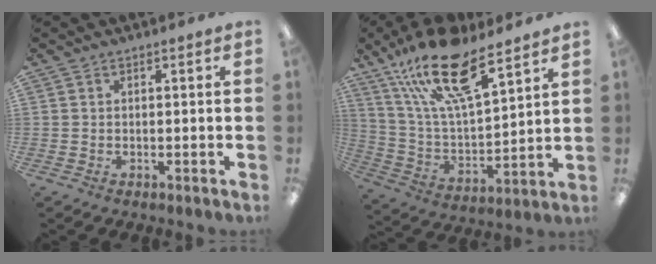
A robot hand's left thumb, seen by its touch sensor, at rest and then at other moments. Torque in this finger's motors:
{"motor_torque": [0.52, 0.45, 1.65, -1.12, 0.53]}